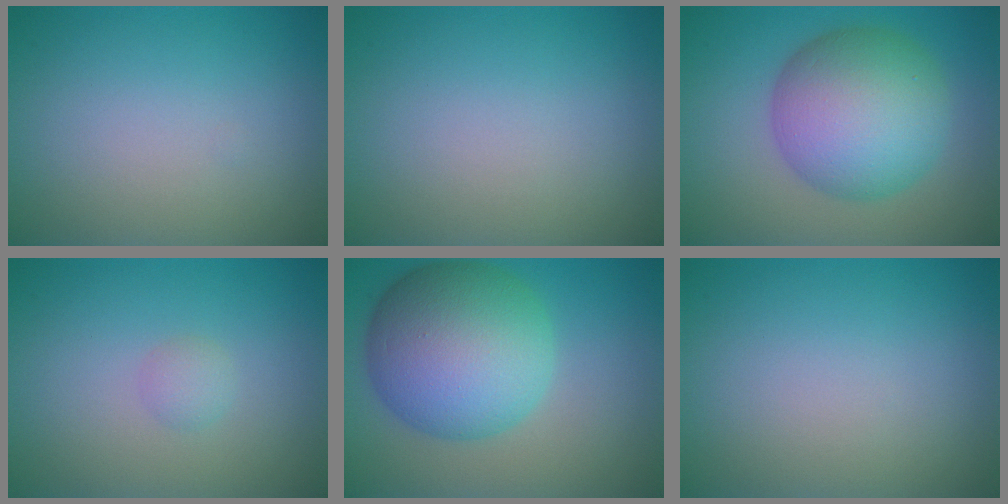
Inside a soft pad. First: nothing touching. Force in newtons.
{"total": 0.0}
{"total": 9.8, "press": 9.8, "slide": 0.1}
{"total": 1.0, "press": 1.0, "slide": 0.1}
{"total": 11.4, "press": 11.4, "slide": 0.3}
{"total": 0.0}